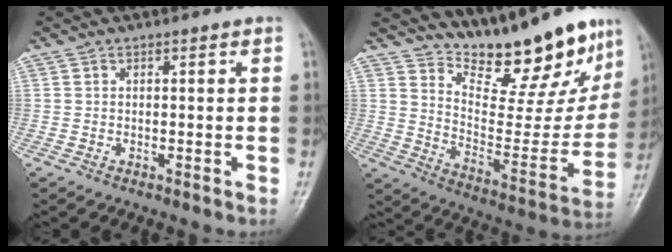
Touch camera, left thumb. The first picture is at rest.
{"total": 21.9, "force": [17.7, 7.3, 10.5], "torque": [-0.106, -0.116, 0.265]}